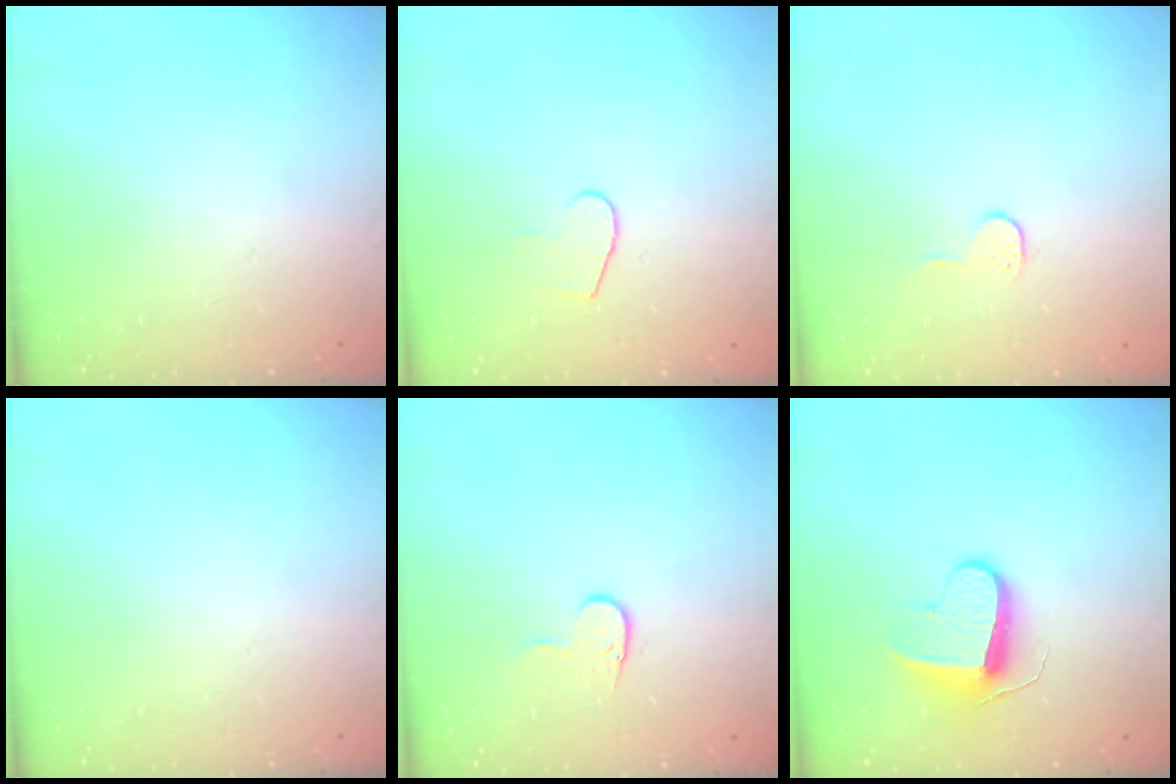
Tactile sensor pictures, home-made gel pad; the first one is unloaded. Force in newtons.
{"total": 5.8, "press": 5.8, "slide": 0.4}
{"total": 5.7, "press": 5.7, "slide": 0.2}
{"total": 0.0}
{"total": 5.3, "press": 5.2, "slide": 0.5}
{"total": 9.6, "press": 9.6, "slide": 0.2}